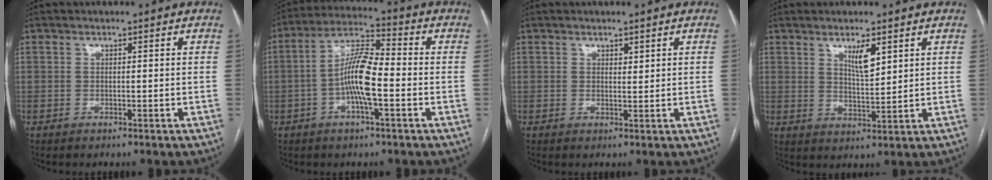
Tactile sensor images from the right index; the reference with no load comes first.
{"total": 6.0, "force": [-1.3, 1.1, 5.7], "torque": [-0.116, 0.008, -0.028]}
{"total": 0.9, "force": [0.7, 0.4, 0.5], "torque": [-0.004, -0.004, 0.010]}
{"total": 4.3, "force": [2.4, 0.9, 3.4], "torque": [-0.063, -0.007, 0.047]}